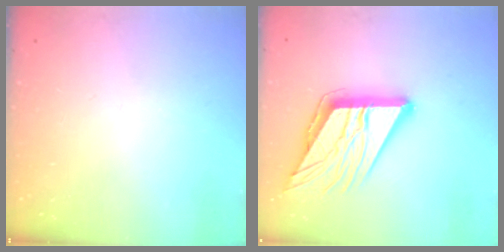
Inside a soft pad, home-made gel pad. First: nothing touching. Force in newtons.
{"total": 17.6, "press": 17.5, "slide": 2.0}